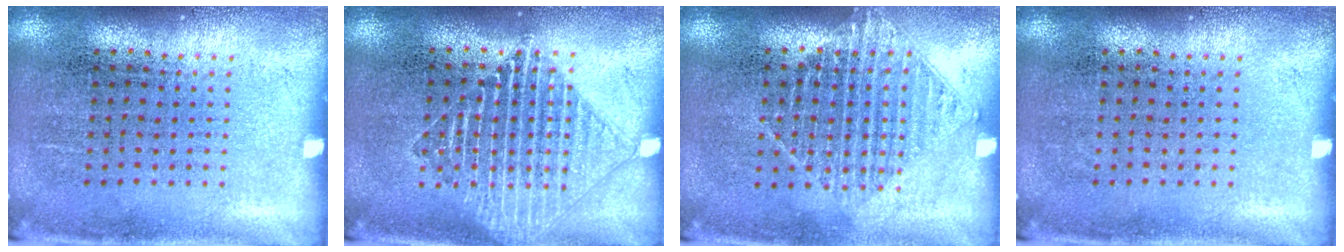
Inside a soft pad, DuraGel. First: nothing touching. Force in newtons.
{"total": 1.5, "press": 1.5, "slide": 0.3}
{"total": 1.2, "press": 1.1, "slide": 0.5}
{"total": 0.0}